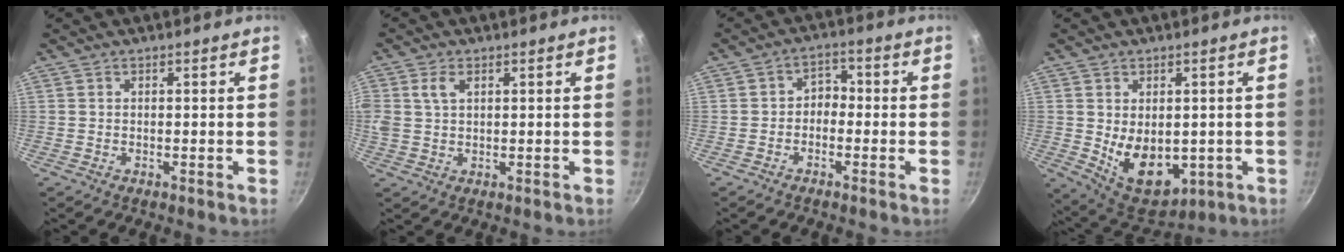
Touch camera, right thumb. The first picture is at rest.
{"total": 4.7, "force": [1.6, 3.1, 3.2], "torque": [-0.060, 0.004, 0.030]}
{"total": 3.5, "force": [-1.2, 2.7, 1.9], "torque": [-0.011, 0.022, -0.028]}
{"total": 12.2, "force": [-1.1, 8.1, 9.1], "torque": [-0.110, -0.023, 0.010]}